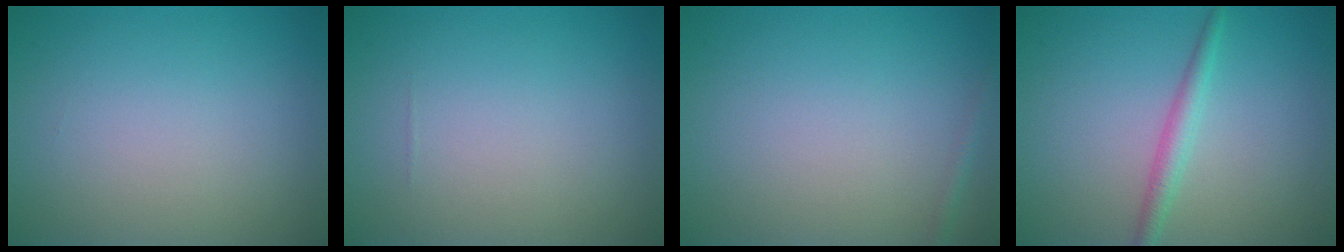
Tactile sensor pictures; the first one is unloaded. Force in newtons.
{"total": 0.0}
{"total": 0.7, "press": 0.7, "slide": 0.0}
{"total": 1.9, "press": 1.9, "slide": 0.0}